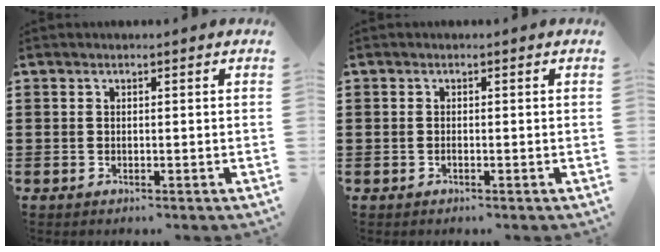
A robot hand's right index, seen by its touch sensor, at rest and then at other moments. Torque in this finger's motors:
{"motor_torque": [0.96, 1.05, -0.01, -0.06]}